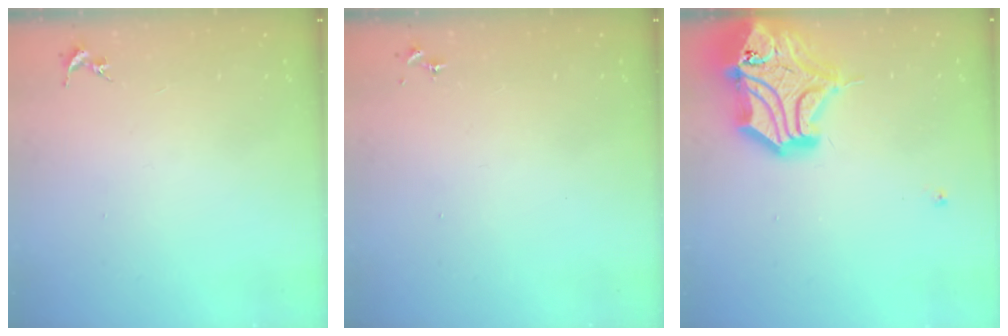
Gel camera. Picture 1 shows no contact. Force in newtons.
{"total": 0.0}
{"total": 23.5, "press": 23.3, "slide": 3.4}